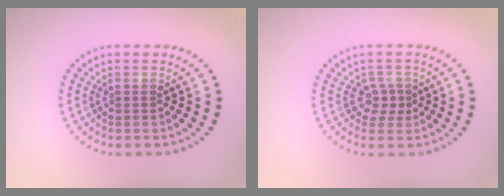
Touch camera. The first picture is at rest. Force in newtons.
{"total": 1.6, "press": 1.3, "slide": 1.0}